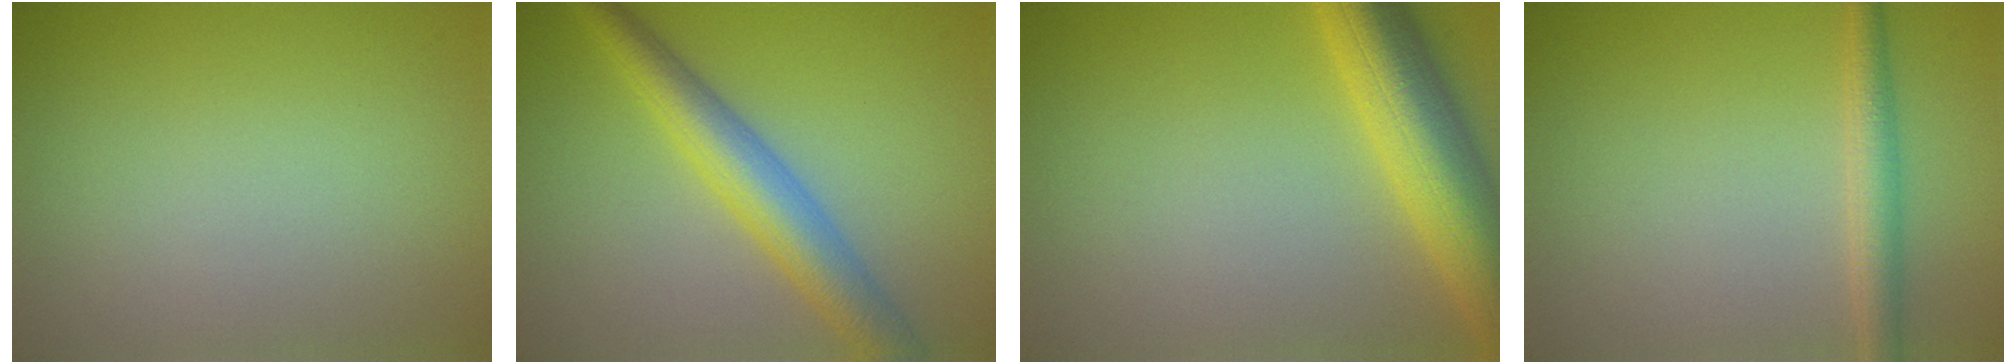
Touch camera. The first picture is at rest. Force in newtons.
{"total": 5.3, "press": 5.3, "slide": 0.1}
{"total": 8.1, "press": 8.1, "slide": 0.3}
{"total": 2.3, "press": 2.3, "slide": 0.1}